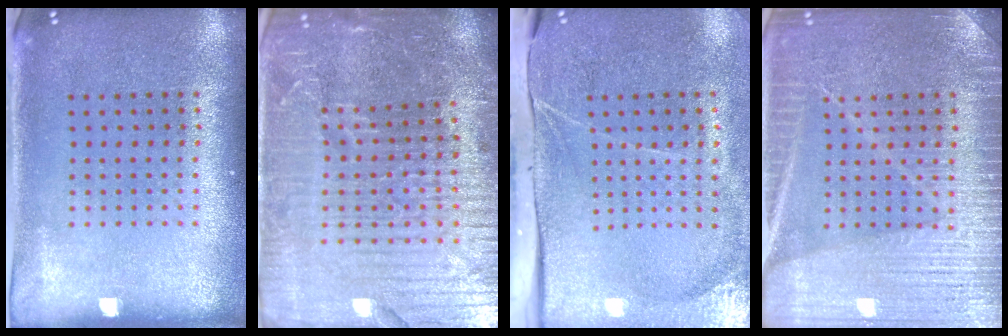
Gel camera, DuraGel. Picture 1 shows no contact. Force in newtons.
{"total": 6.3, "press": 5.6, "slide": 2.9}
{"total": 4.4, "press": 3.5, "slide": 2.6}
{"total": 3.7, "press": 3.7, "slide": 0.6}